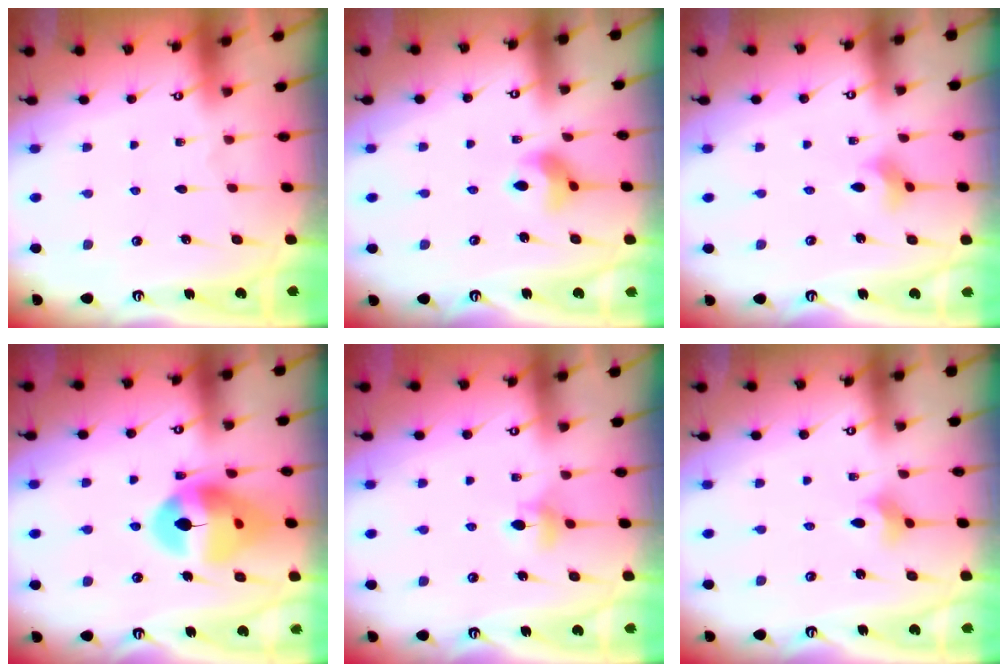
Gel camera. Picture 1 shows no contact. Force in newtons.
{"total": 7.3, "press": 7.3, "slide": 0.9}
{"total": 2.7, "press": 2.6, "slide": 0.5}
{"total": 16.1, "press": 16.0, "slide": 2.1}
{"total": 4.9, "press": 4.9, "slide": 0.6}
{"total": 2.8, "press": 2.7, "slide": 0.7}